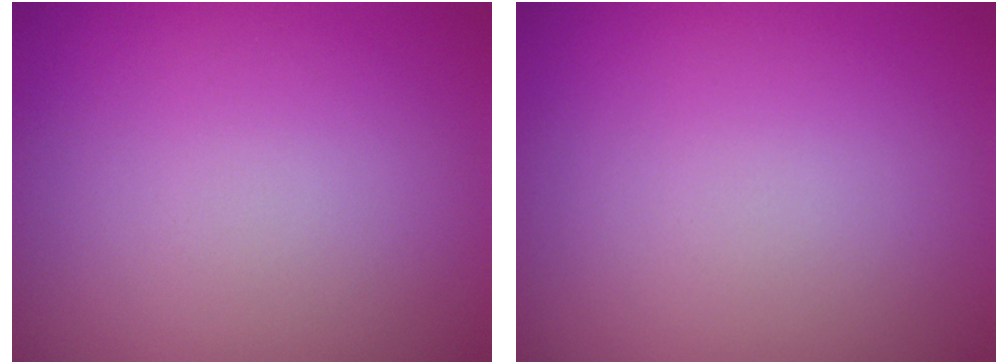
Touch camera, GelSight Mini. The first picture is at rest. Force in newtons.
{"total": 0.0}